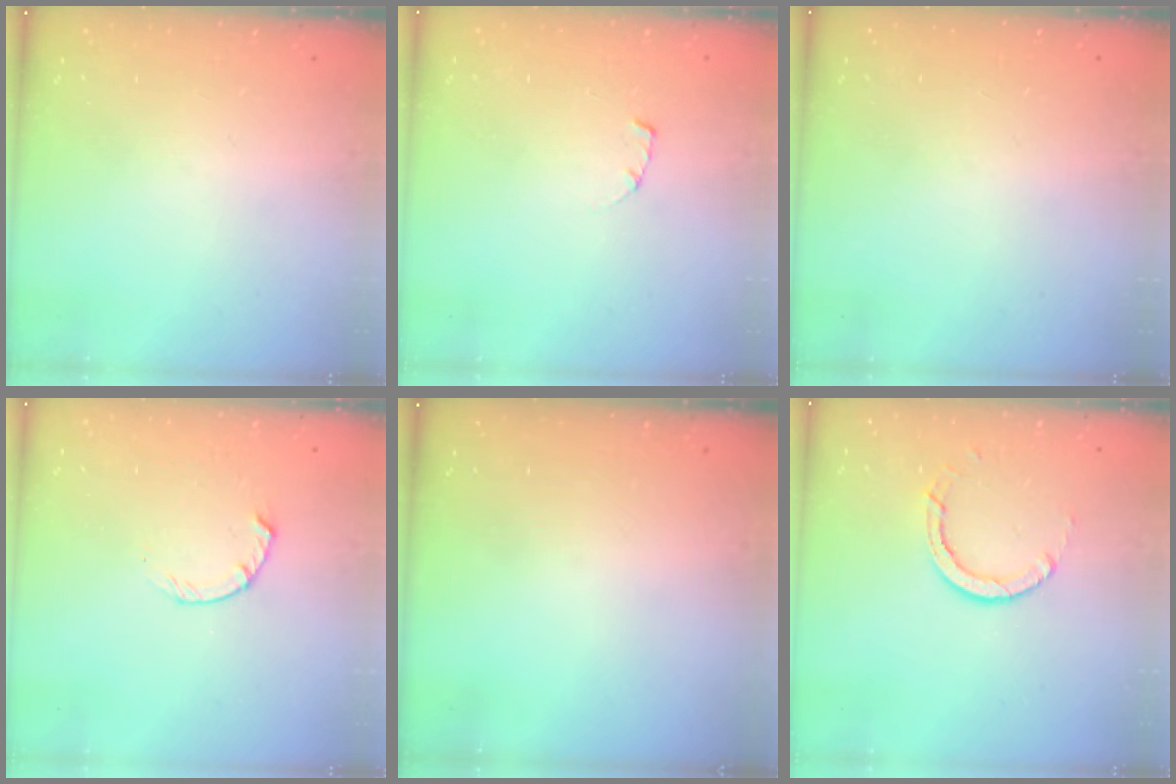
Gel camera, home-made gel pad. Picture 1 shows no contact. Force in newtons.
{"total": 1.7, "press": 1.7, "slide": 0.2}
{"total": 2.2, "press": 2.2, "slide": 0.1}
{"total": 1.8, "press": 1.8, "slide": 0.3}
{"total": 0.0}
{"total": 5.6, "press": 5.6, "slide": 0.2}